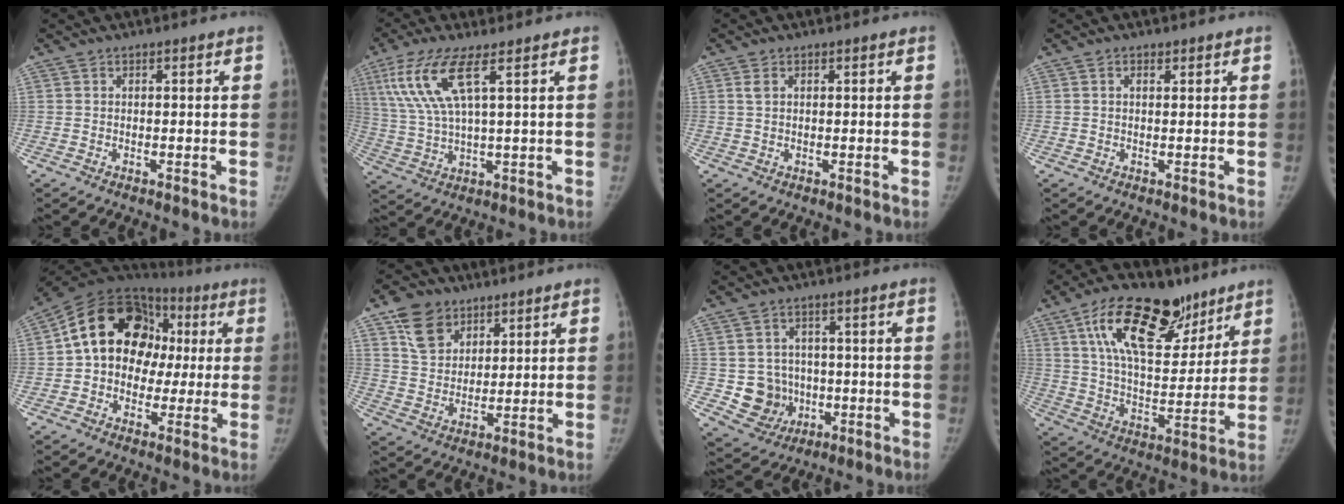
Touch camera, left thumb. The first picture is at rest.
{"total": 10.8, "force": [4.8, 2.5, 9.4], "torque": [-0.225, -0.014, 0.102]}
{"total": 1.4, "force": [0.5, 0.8, 1.0], "torque": [-0.022, 0.005, 0.013]}
{"total": 0.8, "force": [0.4, 0.5, 0.5], "torque": [-0.004, -0.003, 0.004]}
{"total": 18.8, "force": [1.9, 14.7, 11.5], "torque": [-0.156, 0.049, 0.023]}
{"total": 9.6, "force": [5.7, 6.7, 3.9], "torque": [-0.046, -0.025, 0.109]}
{"total": 8.4, "force": [-1.1, 8.0, 2.5], "torque": [-0.003, 0.007, -0.006]}
{"total": 21.9, "force": [12.5, 10.8, 14.4], "torque": [-0.198, -0.040, 0.216]}